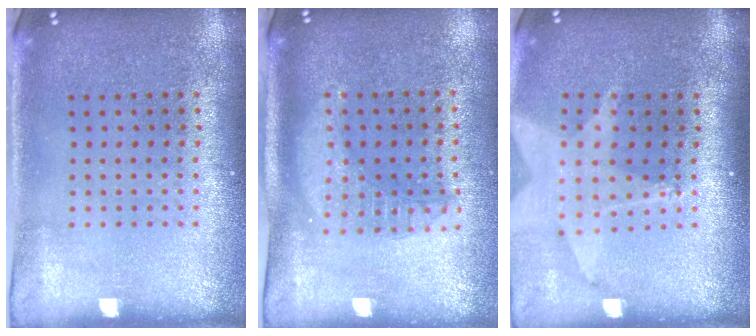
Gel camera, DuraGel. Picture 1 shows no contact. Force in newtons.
{"total": 1.7, "press": 1.5, "slide": 0.9}
{"total": 2.0, "press": 1.5, "slide": 1.2}